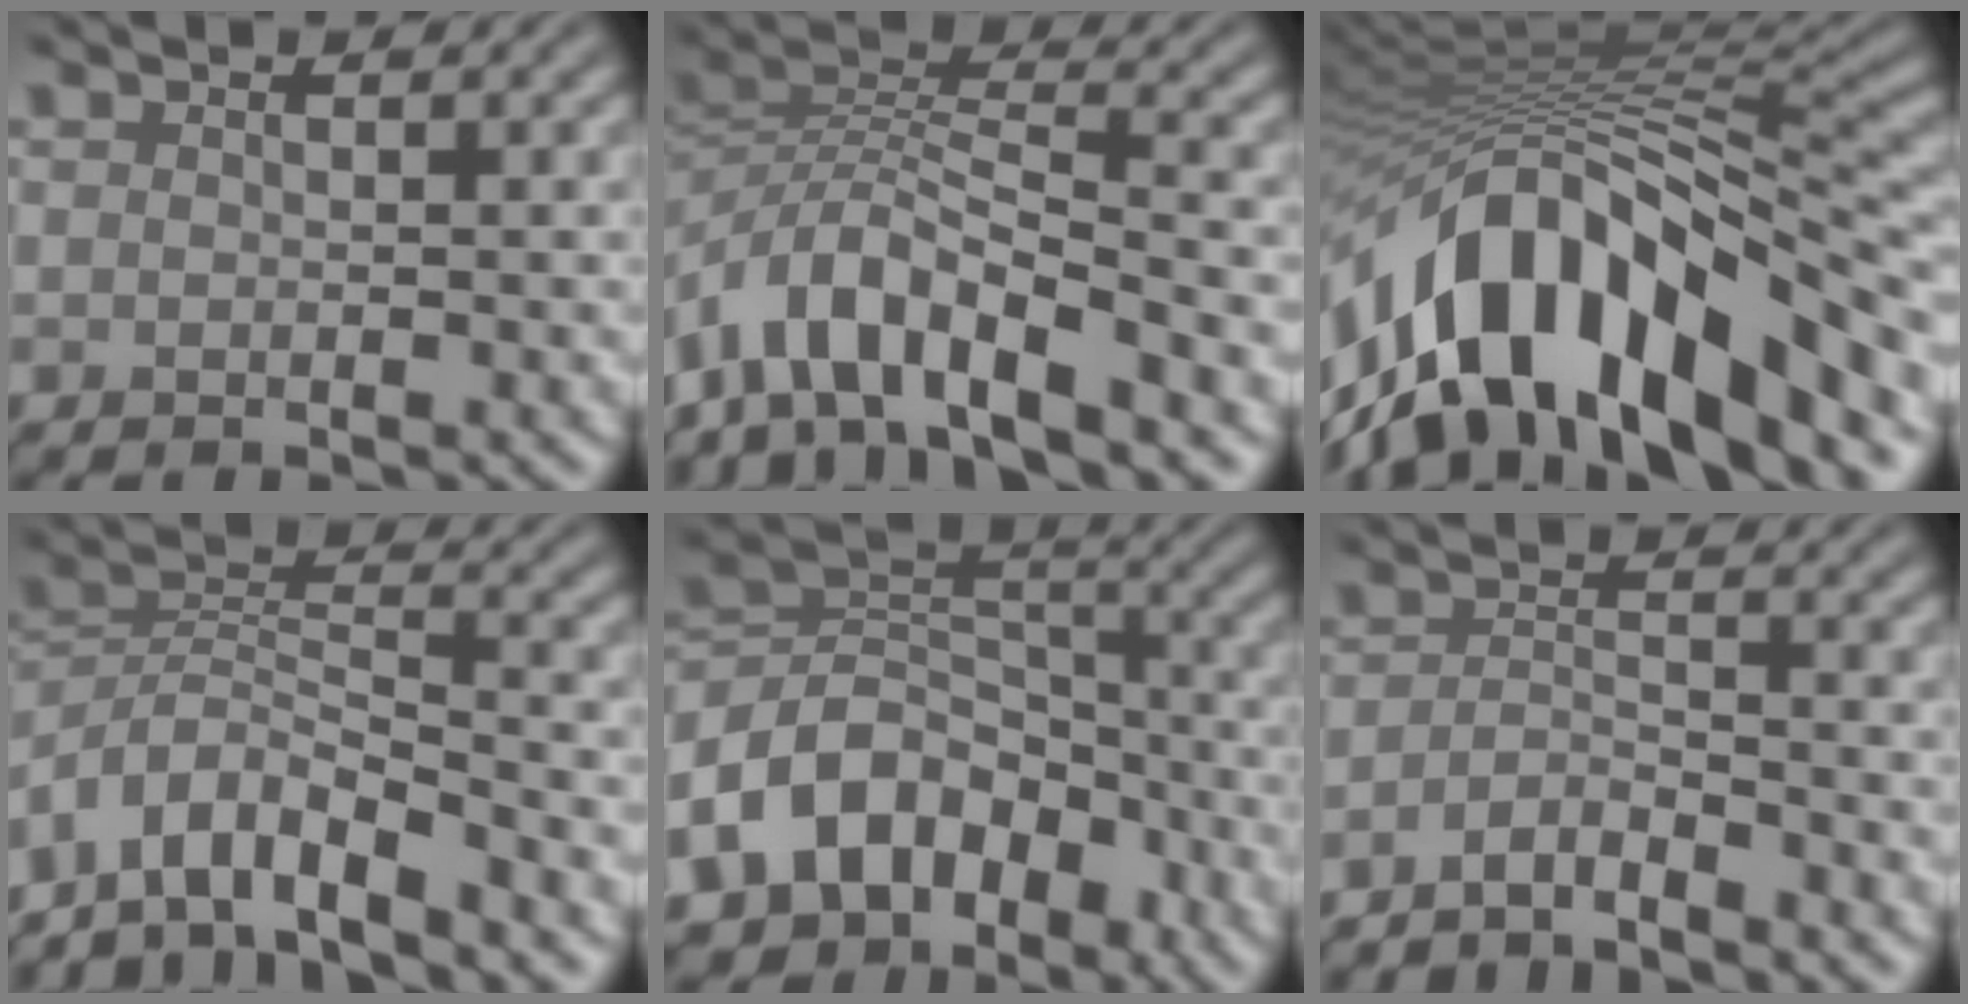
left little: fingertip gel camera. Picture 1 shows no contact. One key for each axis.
{"total": 7.5, "fx": -4.9, "fy": 2.6, "fz": 5.1, "tx": -0.083, "ty": 0.008, "tz": -0.100}
{"total": 14.8, "fx": -6.2, "fy": 6.8, "fz": 11.7, "tx": -0.198, "ty": 0.019, "tz": -0.105}
{"total": 6.7, "fx": -5.4, "fy": 1.8, "fz": 3.6, "tx": -0.056, "ty": 0.002, "tz": -0.104}
{"total": 9.9, "fx": -5.4, "fy": 7.1, "fz": 4.2, "tx": -0.076, "ty": 0.003, "tz": -0.103}
{"total": 2.5, "fx": -2.3, "fy": 0.4, "fz": 1.0, "tx": -0.018, "ty": 0.000, "tz": -0.053}